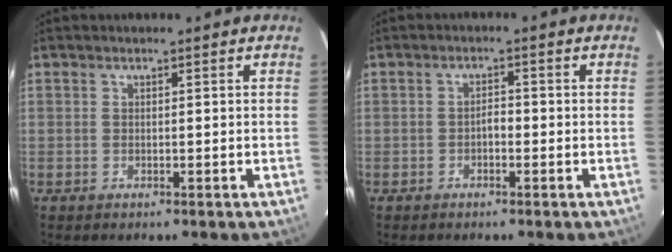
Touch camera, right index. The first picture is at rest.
{"total": 1.6, "force": [-0.6, 0.7, 1.3], "torque": [-0.018, 0.006, -0.012]}